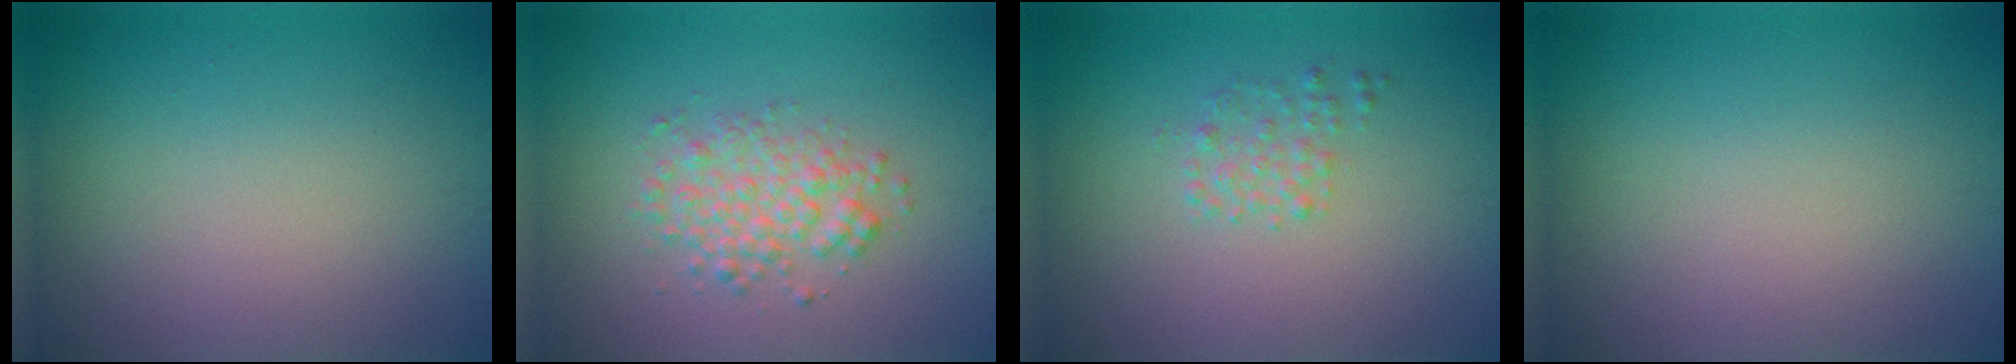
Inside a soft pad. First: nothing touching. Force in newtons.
{"total": 3.0, "press": 3.0, "slide": 0.1}
{"total": 1.4, "press": 1.4, "slide": 0.1}
{"total": 0.0}